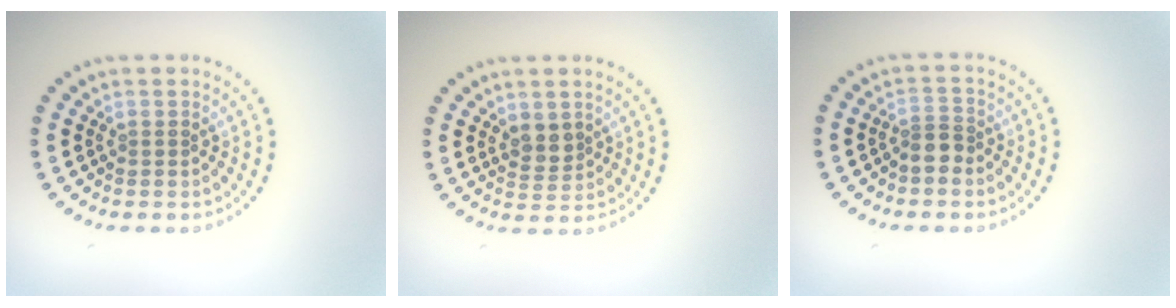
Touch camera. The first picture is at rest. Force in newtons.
{"total": 2.0, "press": 1.7, "slide": 0.9}
{"total": 2.1, "press": 1.7, "slide": 1.2}